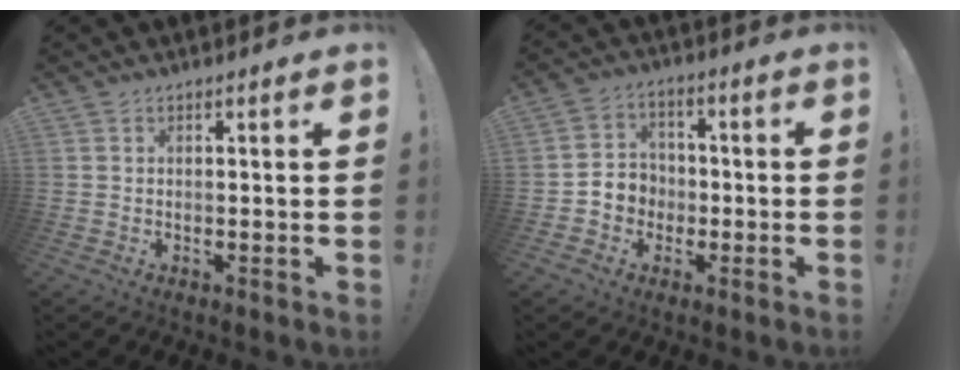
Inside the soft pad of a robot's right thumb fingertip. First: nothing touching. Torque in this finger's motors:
{"motor_torque": [0.01, 0.01, 0.29, -0.37, -0.01]}